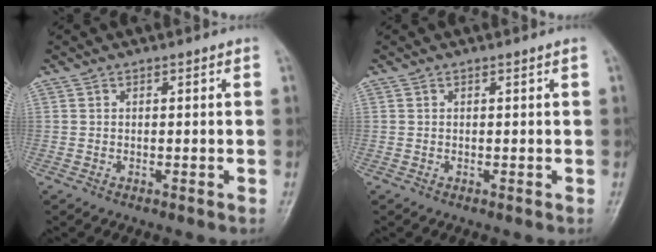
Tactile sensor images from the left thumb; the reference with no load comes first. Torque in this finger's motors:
{"motor_torque": [-0.02, 0.03, -0.07, -0.02, 0.00]}